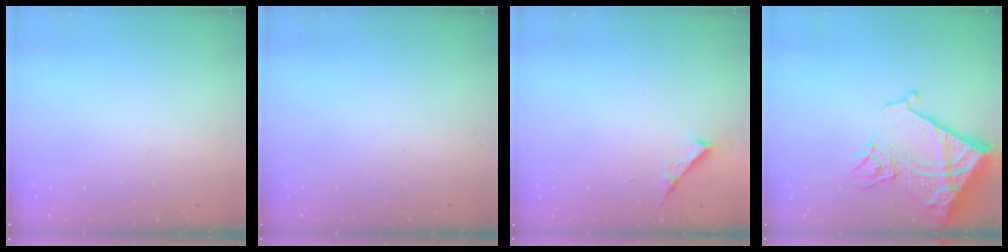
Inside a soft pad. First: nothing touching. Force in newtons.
{"total": 0.0}
{"total": 6.9, "press": 6.9, "slide": 0.7}
{"total": 18.4, "press": 18.3, "slide": 2.2}